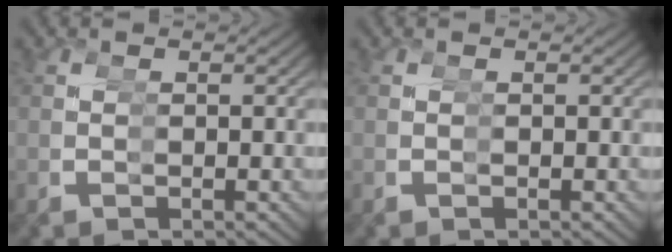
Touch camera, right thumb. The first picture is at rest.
{"total": 0.0}